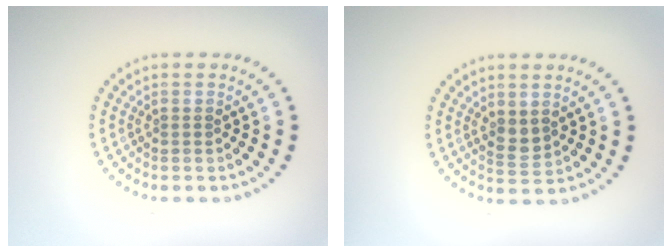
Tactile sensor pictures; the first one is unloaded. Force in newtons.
{"total": 1.5, "press": 1.5, "slide": 0.5}